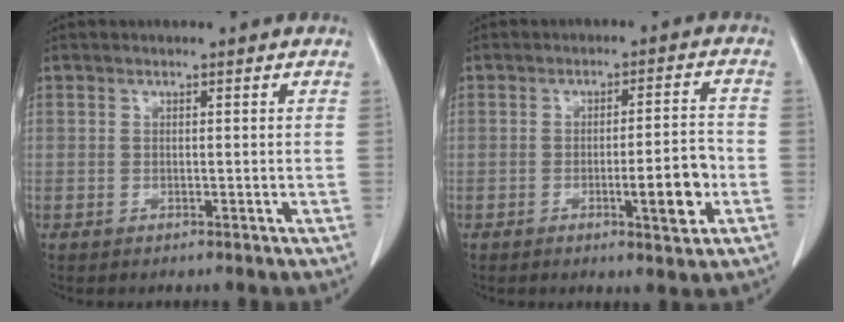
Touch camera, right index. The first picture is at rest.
{"total": 6.9, "force": [-2.2, 0.9, 6.4], "torque": [-0.088, 0.003, -0.028]}